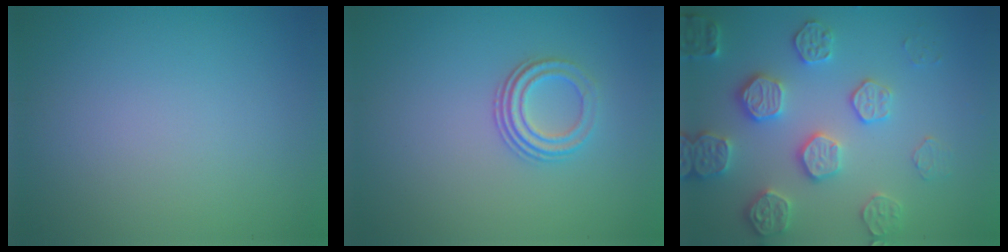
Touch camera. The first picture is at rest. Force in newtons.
{"total": 2.8, "press": 2.1, "slide": 1.9}
{"total": 4.6, "press": 4.5, "slide": 0.7}